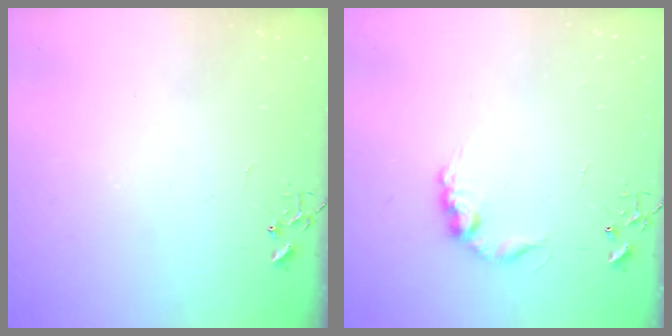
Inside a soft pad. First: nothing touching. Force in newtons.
{"total": 9.2, "press": 9.2, "slide": 0.5}